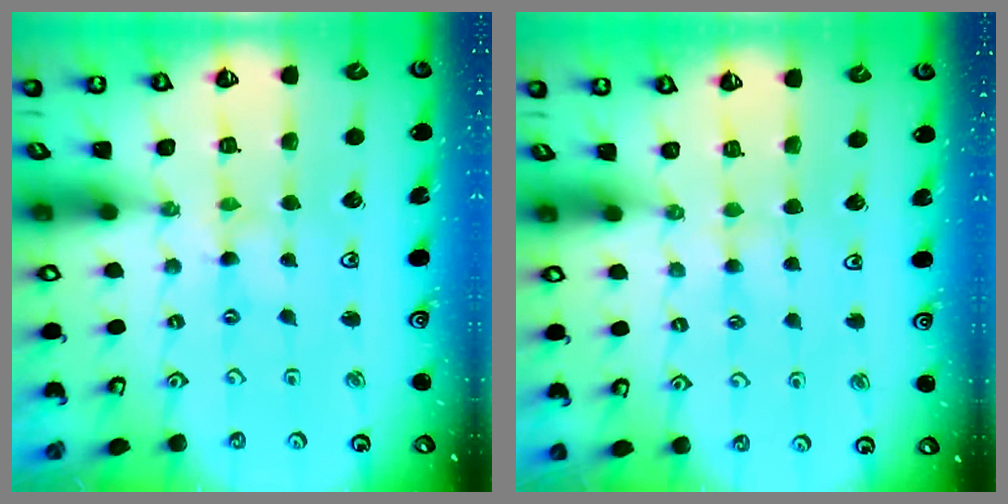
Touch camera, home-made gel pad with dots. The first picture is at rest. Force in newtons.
{"total": 1.9, "press": 1.8, "slide": 0.3}